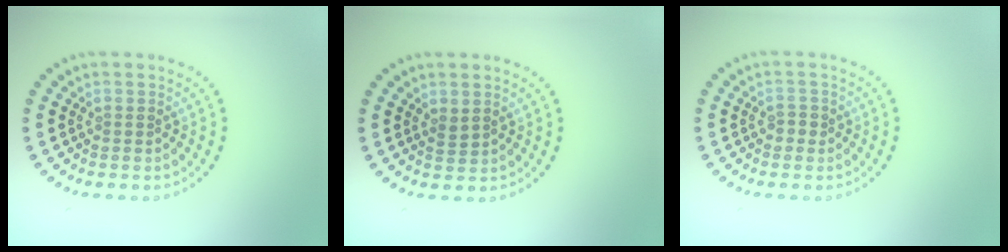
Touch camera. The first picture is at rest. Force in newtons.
{"total": 0.9, "press": 0.7, "slide": 0.5}
{"total": 1.0, "press": 1.0, "slide": 0.2}